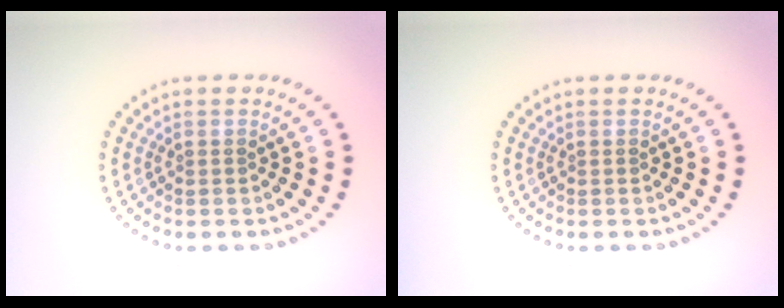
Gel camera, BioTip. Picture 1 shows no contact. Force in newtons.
{"total": 0.0}